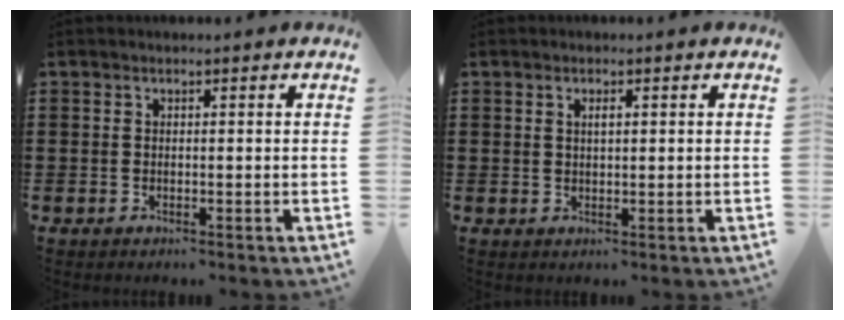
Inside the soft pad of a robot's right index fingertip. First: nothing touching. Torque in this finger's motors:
{"motor_torque": [-0.15, -0.09, -0.03, -0.01]}